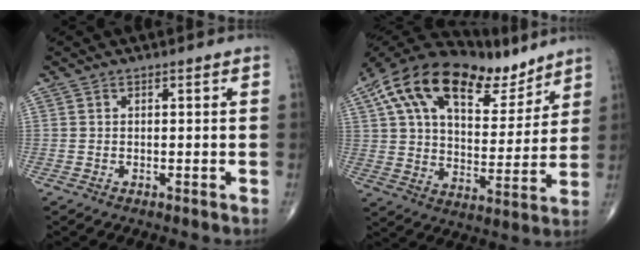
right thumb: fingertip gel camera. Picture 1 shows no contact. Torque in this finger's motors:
{"motor_torque": [-0.45, 3.44, 1.55, 1.21, 0.26]}